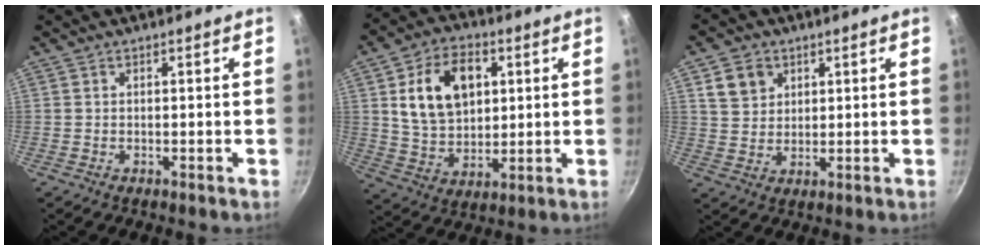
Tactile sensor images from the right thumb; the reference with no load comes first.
{"total": 15.0, "force": [3.9, 10.2, 10.2], "torque": [-0.148, -0.006, 0.070]}
{"total": 6.3, "force": [2.6, 5.1, 2.5], "torque": [-0.022, -0.001, 0.049]}